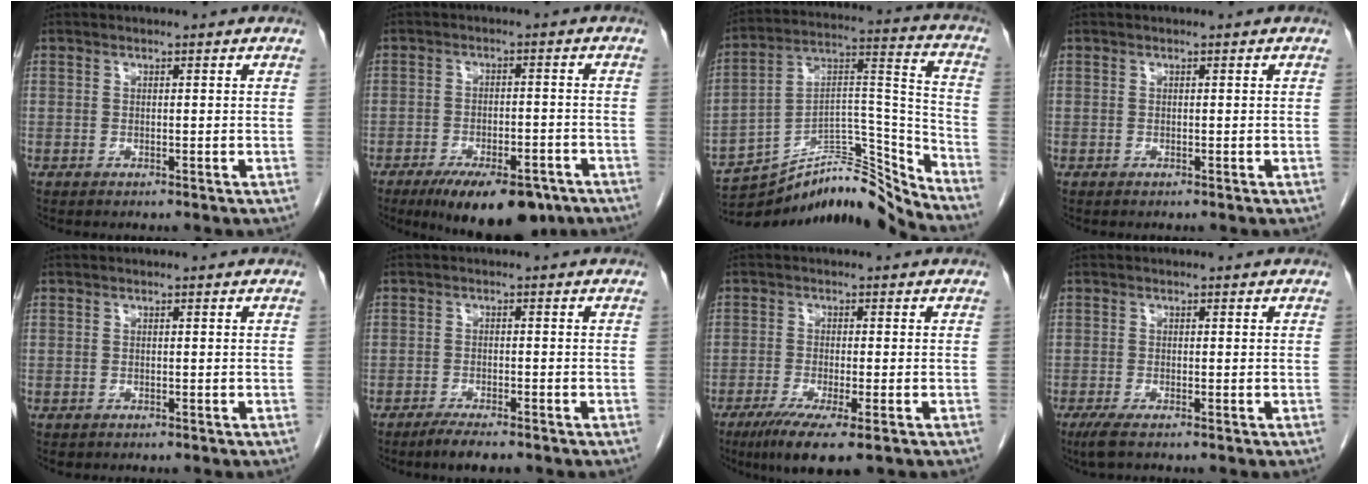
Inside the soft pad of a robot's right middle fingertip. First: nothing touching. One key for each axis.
{"total": 12.5, "fx": -9.0, "fy": 4.4, "fz": 7.6, "tx": -0.101, "ty": -0.006, "tz": -0.134}
{"total": 17.1, "fx": -16.5, "fy": 0.3, "fz": 4.5, "tx": -0.055, "ty": 0.061, "tz": -0.274}
{"total": 0.0}
{"total": 0.0}
{"total": 3.7, "fx": -2.9, "fy": 0.6, "fz": 2.2, "tx": -0.040, "ty": -0.007, "tz": -0.048}
{"total": 7.8, "fx": -4.8, "fy": 1.0, "fz": 6.1, "tx": -0.102, "ty": -0.023, "tz": -0.074}
{"total": 2.1, "fx": -1.5, "fy": 0.1, "fz": 1.4, "tx": -0.033, "ty": -0.008, "tz": -0.031}